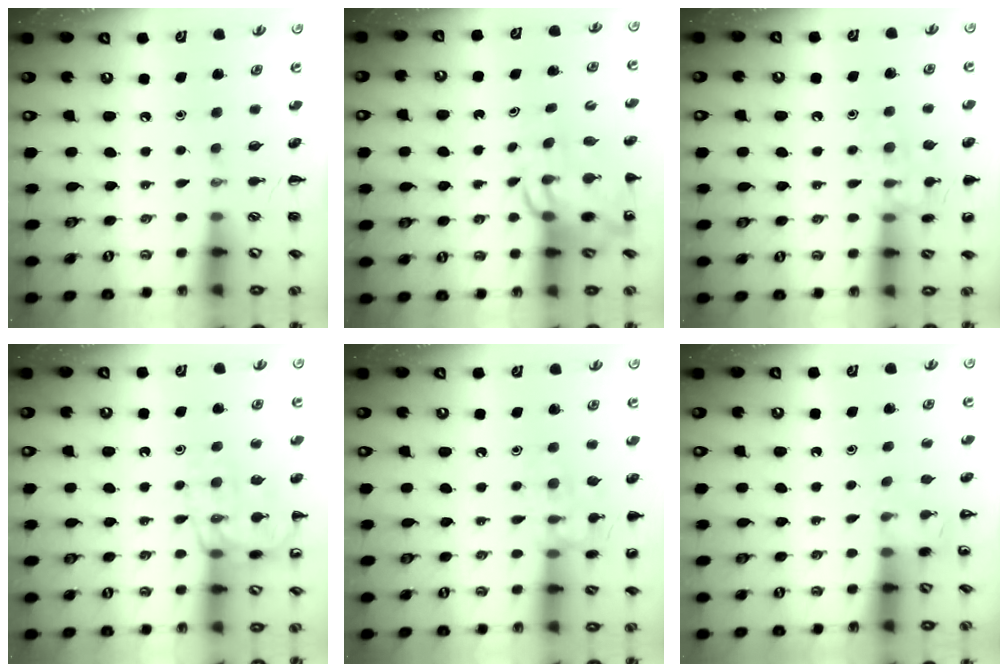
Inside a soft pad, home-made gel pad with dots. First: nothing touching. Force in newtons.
{"total": 11.2, "press": 10.7, "slide": 3.3}
{"total": 12.7, "press": 12.6, "slide": 0.8}
{"total": 14.5, "press": 14.4, "slide": 1.7}
{"total": 12.7, "press": 12.6, "slide": 0.8}
{"total": 5.2, "press": 5.0, "slide": 1.5}